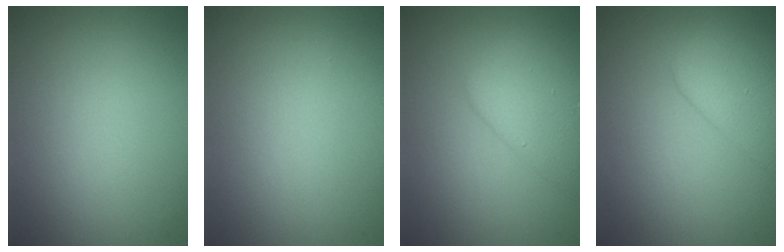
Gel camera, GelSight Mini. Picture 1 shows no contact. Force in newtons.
{"total": 0.0}
{"total": 4.1, "press": 4.0, "slide": 0.3}
{"total": 4.9, "press": 4.9, "slide": 0.4}